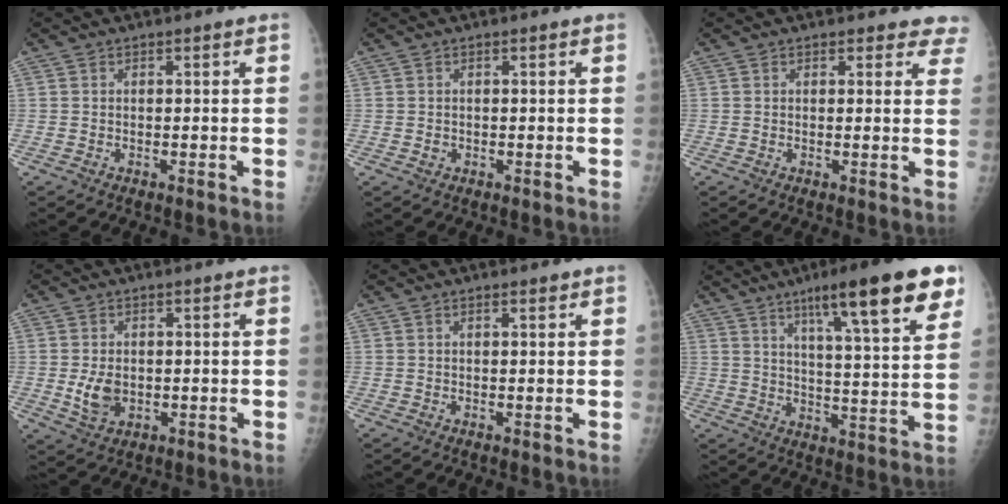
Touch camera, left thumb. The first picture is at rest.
{"total": 0.7, "force": [-0.1, 0.7, 0.3], "torque": [-0.003, 0.001, -0.001]}
{"total": 5.1, "force": [4.6, 2.2, 0.5], "torque": [0.042, -0.018, 0.027]}
{"total": 4.9, "force": [-0.3, 3.5, 3.4], "torque": [-0.051, -0.007, 0.004]}
{"total": 1.0, "force": [0.7, 0.3, 0.7], "torque": [-0.010, -0.002, 0.010]}
{"total": 20.0, "force": [11.5, 3.1, 16.0], "torque": [-0.211, -0.036, 0.172]}